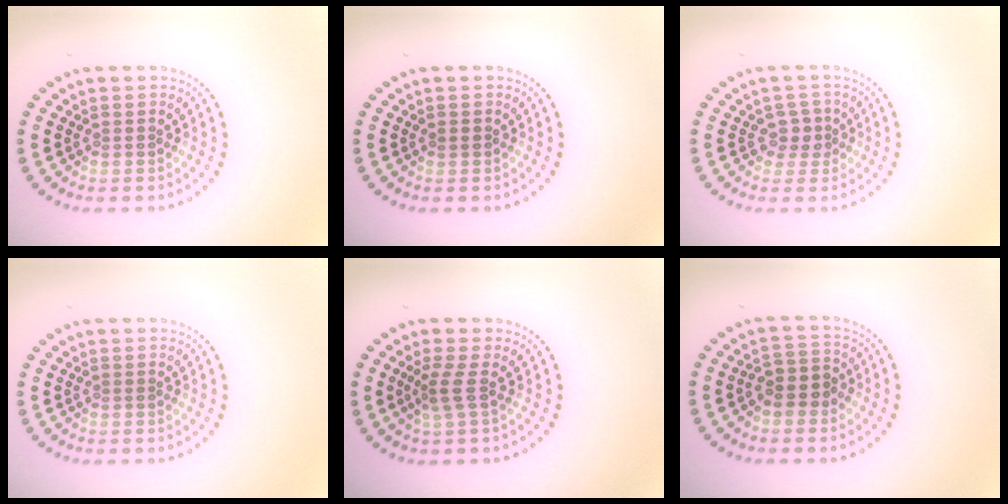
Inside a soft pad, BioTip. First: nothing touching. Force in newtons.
{"total": 0.8, "press": 0.8, "slide": 0.1}
{"total": 1.8, "press": 1.5, "slide": 0.9}
{"total": 0.0}
{"total": 1.8, "press": 1.2, "slide": 1.3}
{"total": 2.7, "press": 2.4, "slide": 1.1}